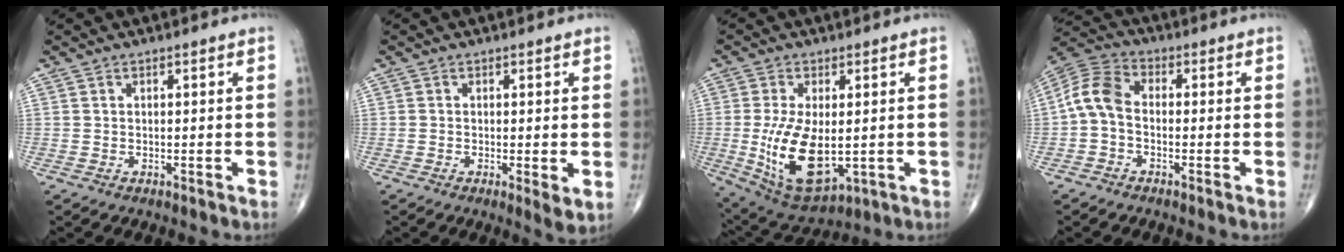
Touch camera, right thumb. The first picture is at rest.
{"total": 3.0, "force": [-0.4, 0.7, 2.9], "torque": [-0.051, -0.013, -0.011]}
{"total": 14.2, "force": [-1.4, 7.0, 12.2], "torque": [-0.223, -0.020, -0.003]}
{"total": 7.4, "force": [-1.1, 4.9, 5.5], "torque": [-0.107, 0.025, -0.037]}